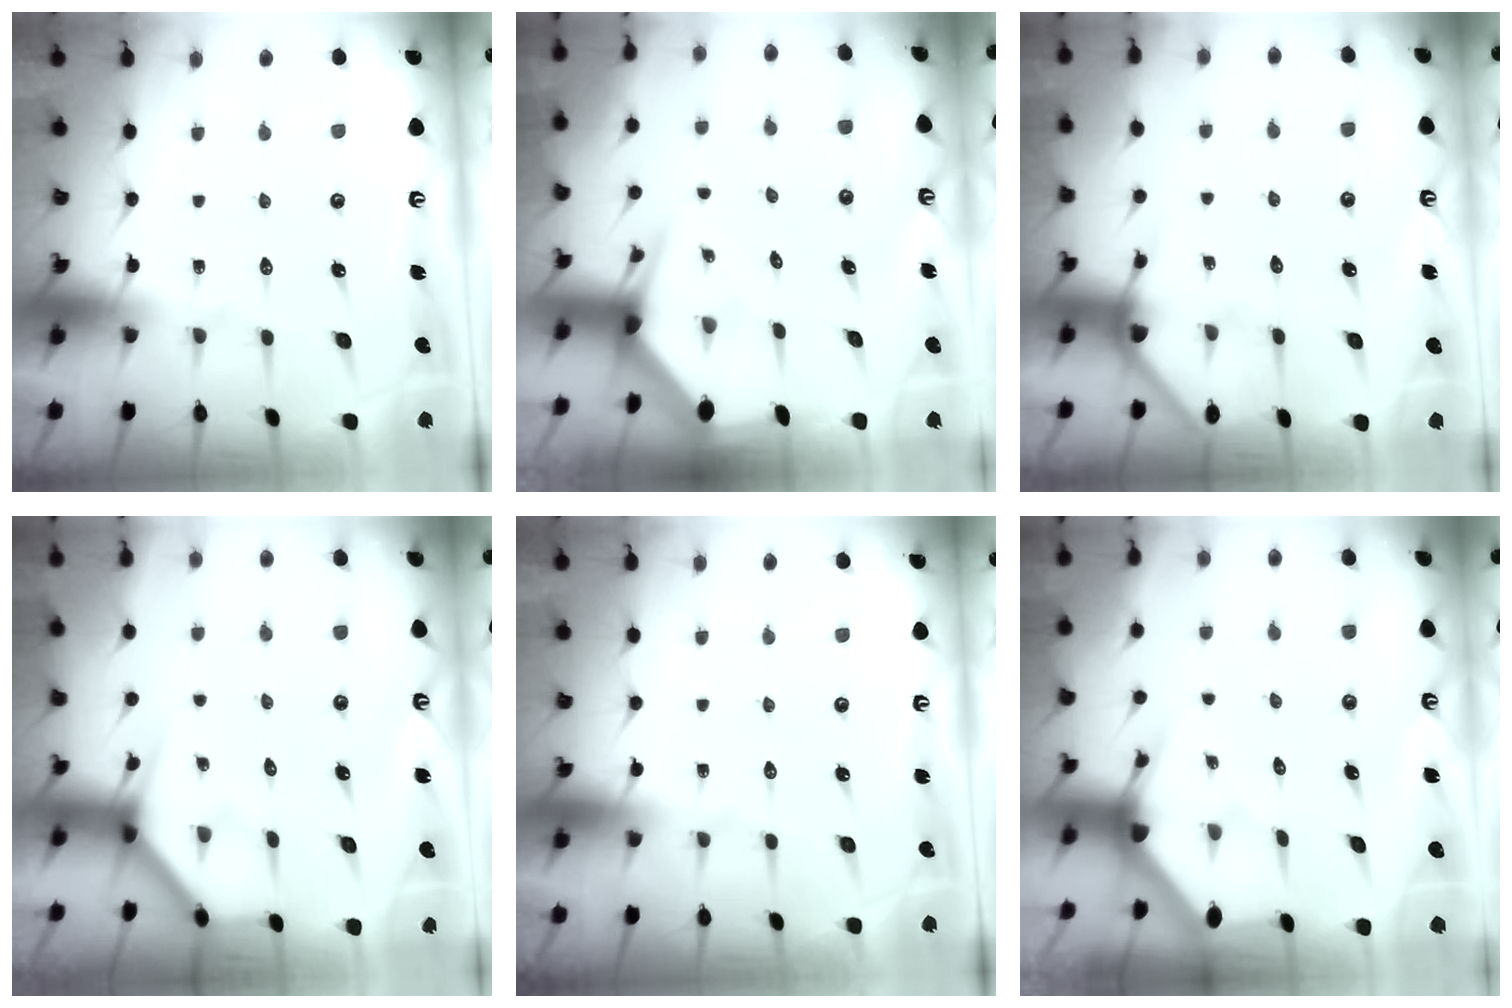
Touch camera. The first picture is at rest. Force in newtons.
{"total": 3.1, "press": 3.1, "slide": 0.4}
{"total": 3.4, "press": 3.4, "slide": 0.3}
{"total": 3.7, "press": 3.7, "slide": 0.3}
{"total": 0.0}
{"total": 2.9, "press": 2.9, "slide": 0.2}